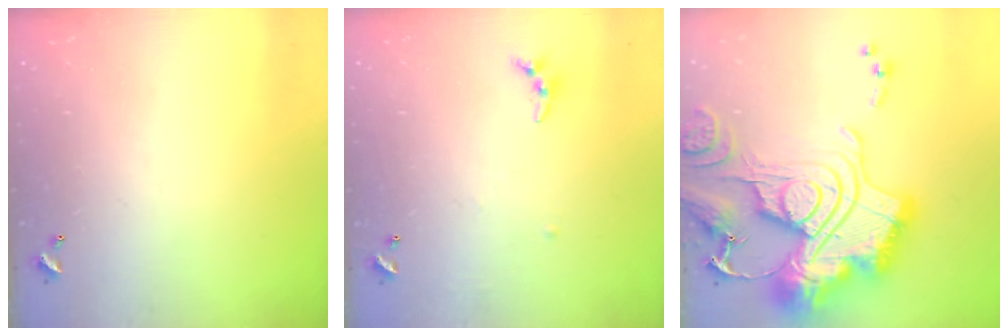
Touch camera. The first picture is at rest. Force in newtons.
{"total": 5.7, "press": 5.7, "slide": 0.5}
{"total": 3.2, "press": 2.4, "slide": 2.2}